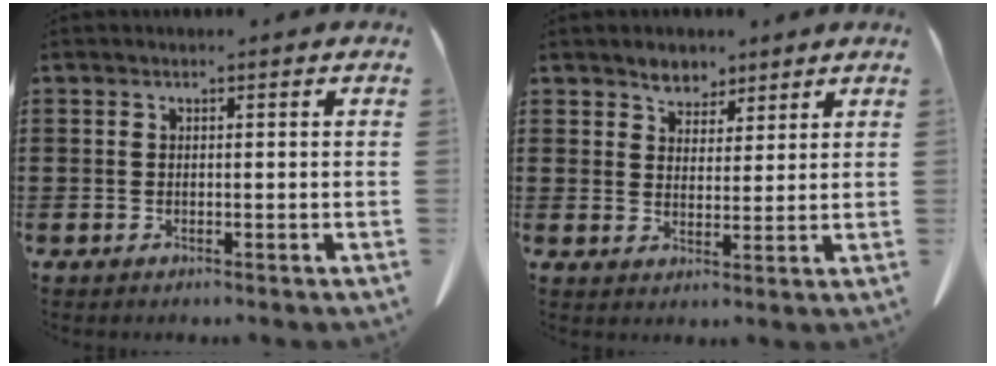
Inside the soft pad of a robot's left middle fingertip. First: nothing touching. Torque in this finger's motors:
{"motor_torque": [2.14, 0.00, 0.09, 0.02]}